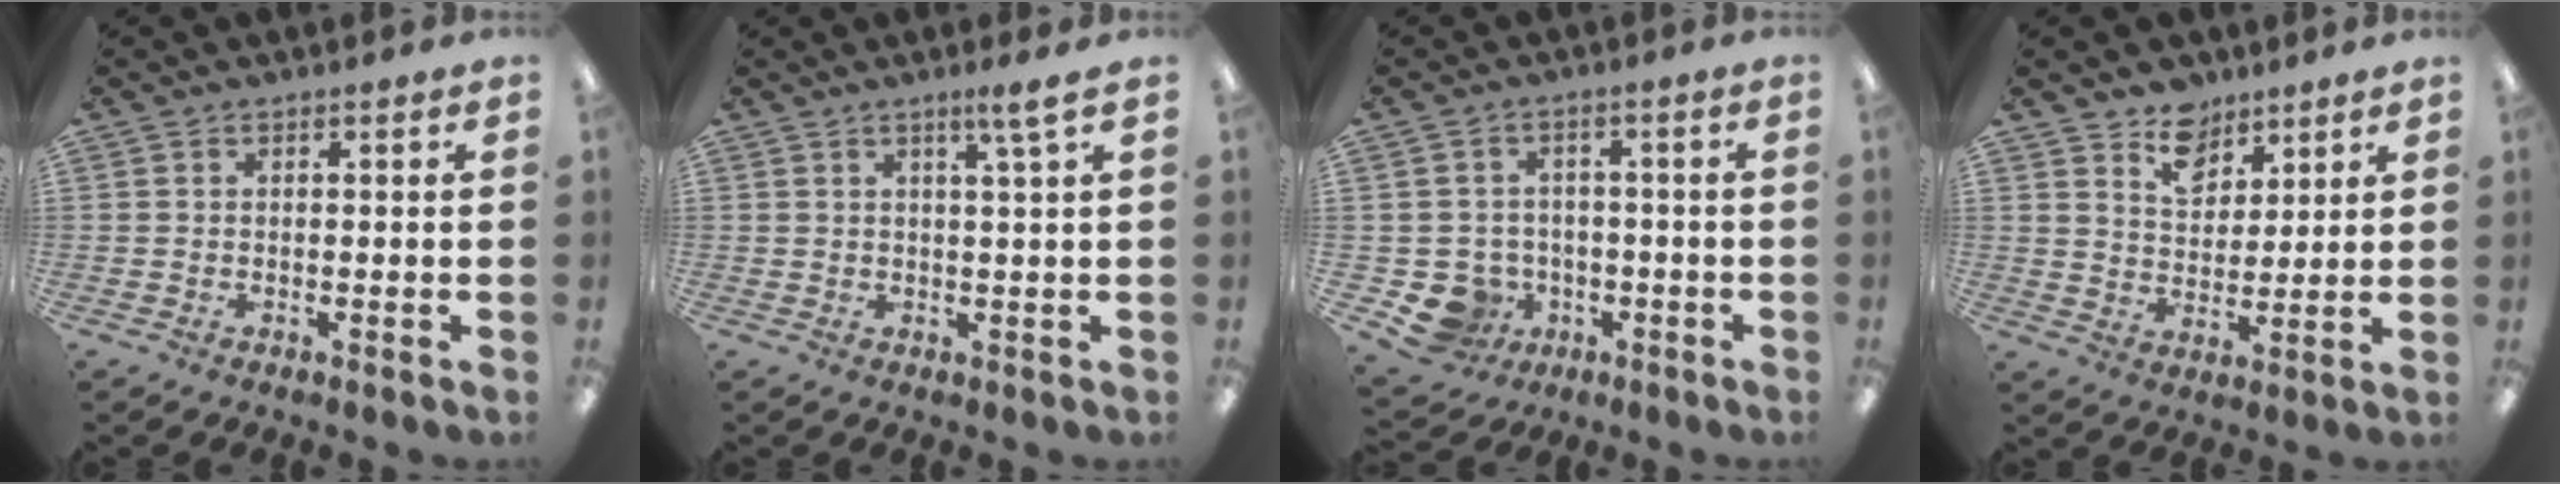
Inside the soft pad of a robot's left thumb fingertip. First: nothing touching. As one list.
[{"total": 3.3, "force": [2.1, -0.3, 2.6], "torque": [-0.046, -0.008, 0.033]}, {"total": 6.9, "force": [-2.8, 6.1, 1.8], "torque": [-0.056, 0.011, -0.047]}, {"total": 8.4, "force": [6.3, 5.2, 1.8], "torque": [-0.025, -0.039, 0.117]}]